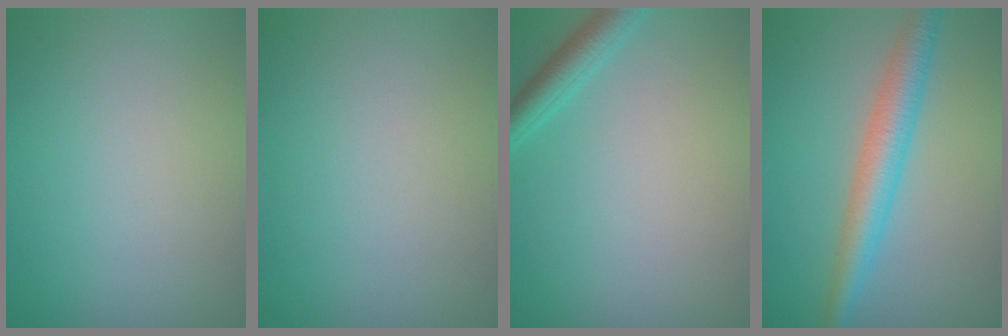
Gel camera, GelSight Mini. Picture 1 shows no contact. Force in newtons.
{"total": 0.0}
{"total": 2.3, "press": 2.3, "slide": 0.1}
{"total": 4.2, "press": 4.2, "slide": 0.1}